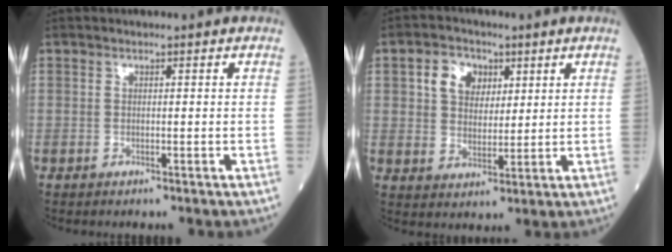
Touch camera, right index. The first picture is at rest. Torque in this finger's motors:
{"motor_torque": [0.13, 0.09, 0.10, 0.04]}